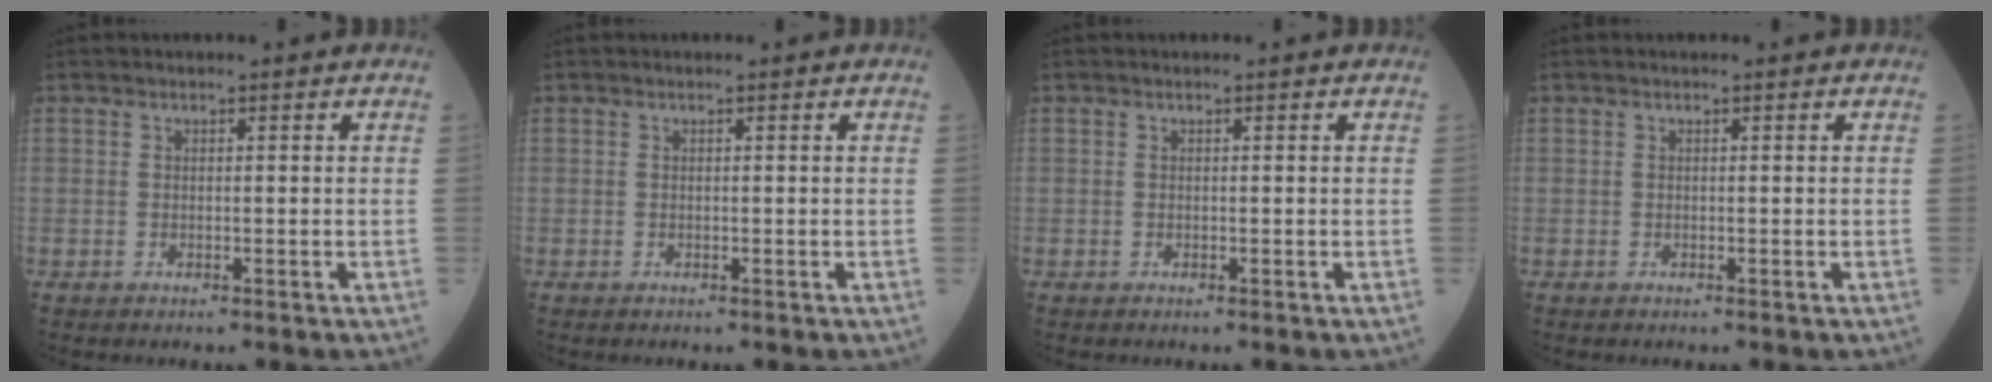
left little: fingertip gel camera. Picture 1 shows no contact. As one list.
[{"total": 0.0}, {"total": 0.0}, {"total": 0.0}]